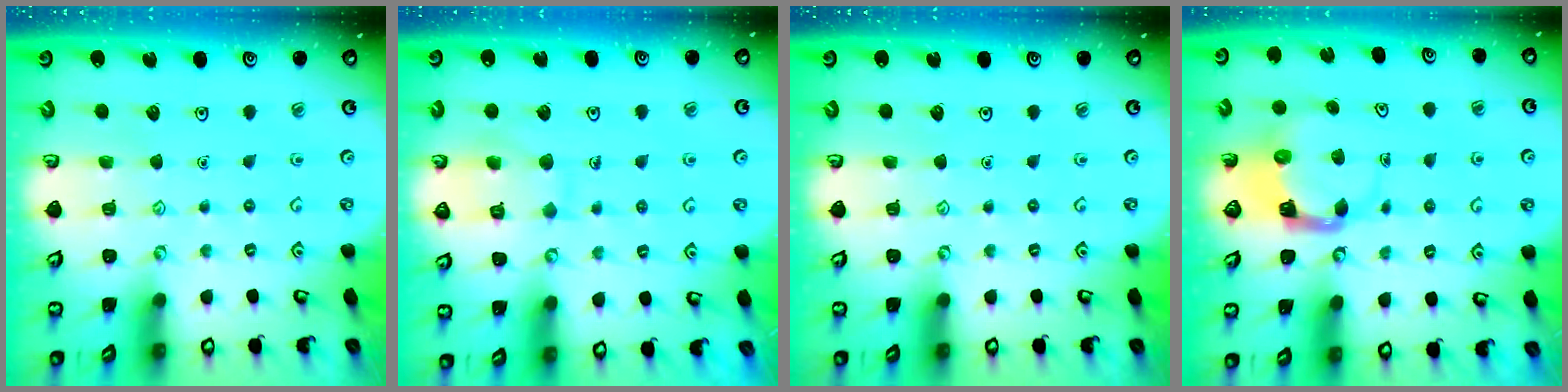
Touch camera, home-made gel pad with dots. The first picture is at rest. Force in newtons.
{"total": 9.0, "press": 8.9, "slide": 0.8}
{"total": 0.0}
{"total": 3.9, "press": 3.8, "slide": 0.7}